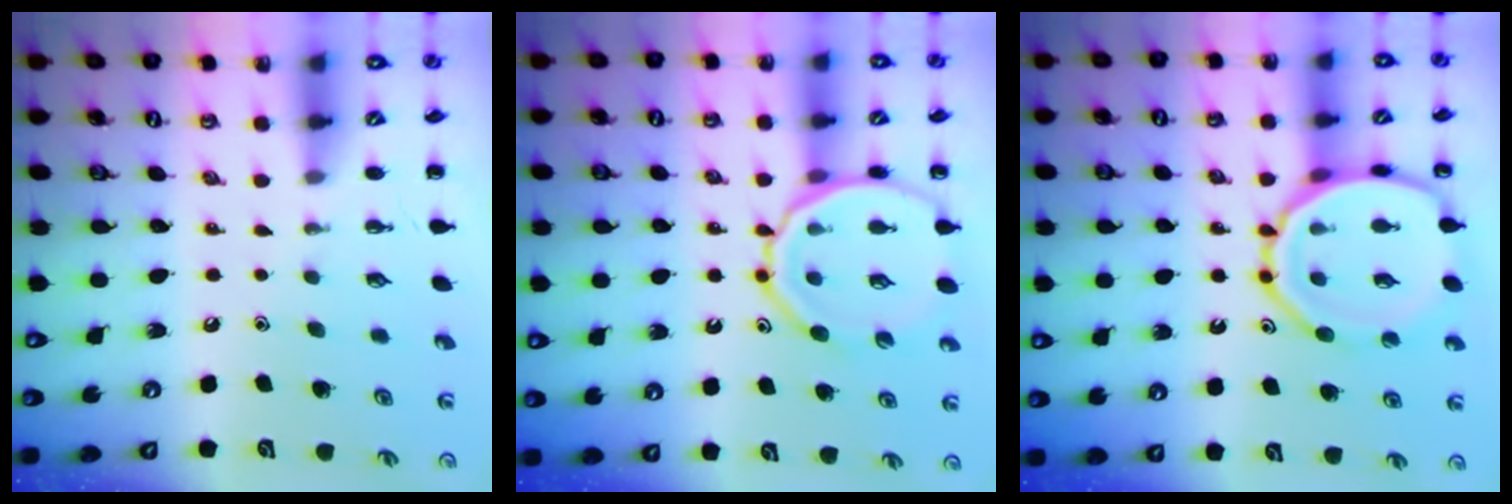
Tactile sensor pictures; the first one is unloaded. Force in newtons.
{"total": 16.0, "press": 15.8, "slide": 2.5}
{"total": 17.2, "press": 17.1, "slide": 1.4}